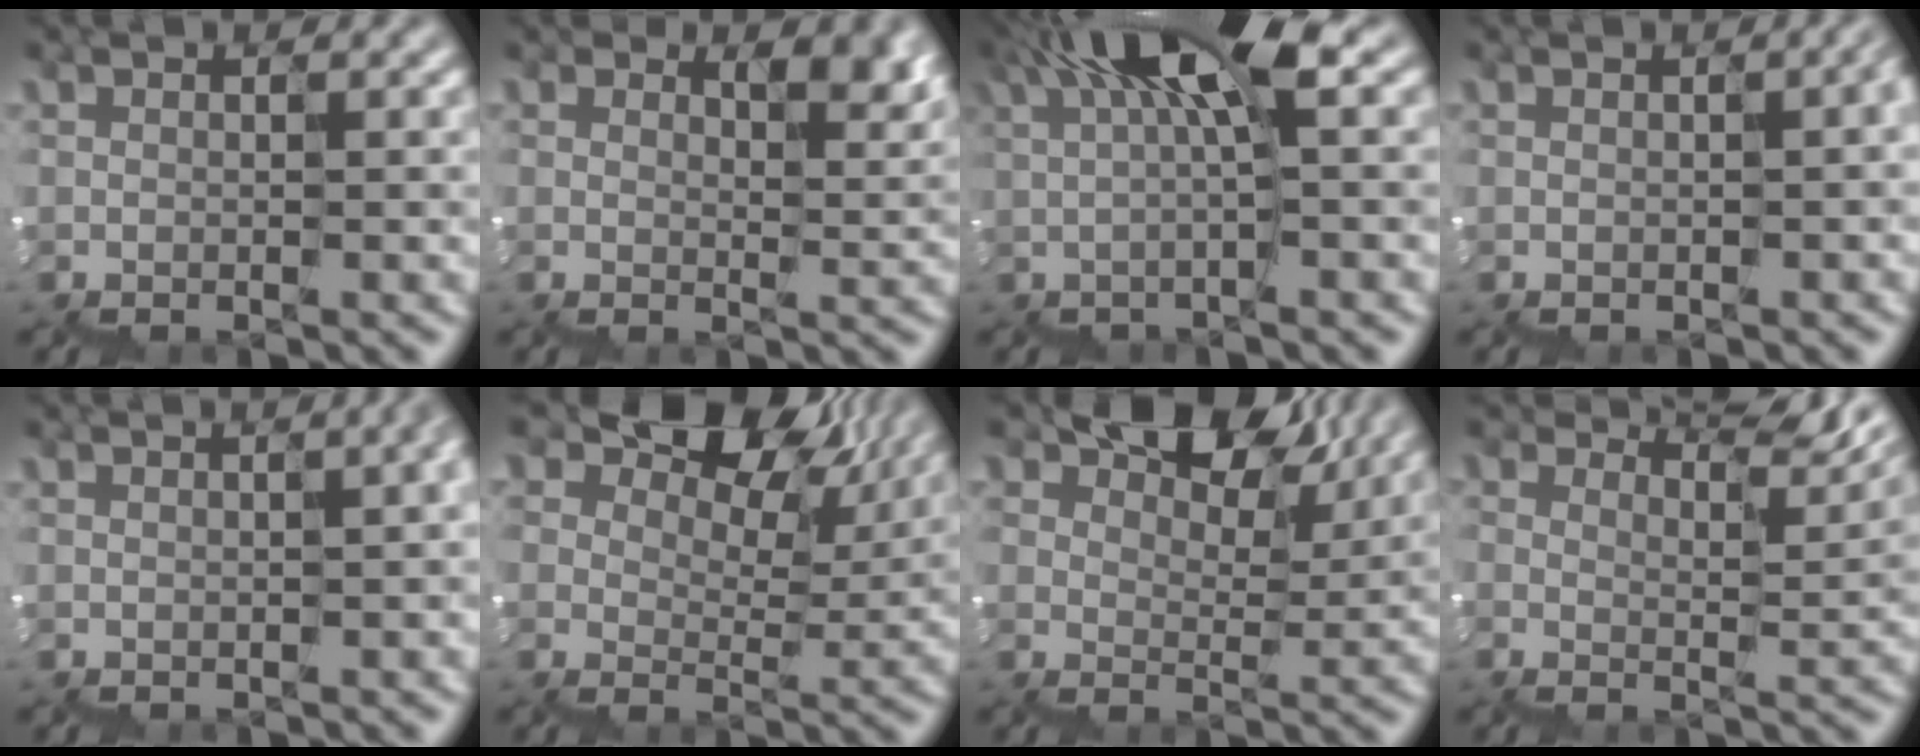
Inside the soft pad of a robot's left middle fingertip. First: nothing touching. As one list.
[{"total": 3.4, "force": [1.8, 1.5, 2.4], "torque": [-0.031, 0.000, 0.027]}, {"total": 6.4, "force": [2.3, 1.3, 5.8], "torque": [-0.116, 0.011, 0.033]}, {"total": 6.2, "force": [0.3, 3.1, 5.4], "torque": [-0.048, 0.022, 0.008]}, {"total": 9.3, "force": [1.3, 4.7, 7.9], "torque": [-0.085, 0.031, 0.022]}, {"total": 9.4, "force": [6.3, 5.7, 4.1], "torque": [-0.074, -0.002, 0.118]}, {"total": 6.6, "force": [5.5, 3.0, 2.2], "torque": [-0.047, 0.000, 0.096]}, {"total": 5.0, "force": [4.6, 0.6, 1.8], "torque": [-0.027, 0.012, 0.068]}]